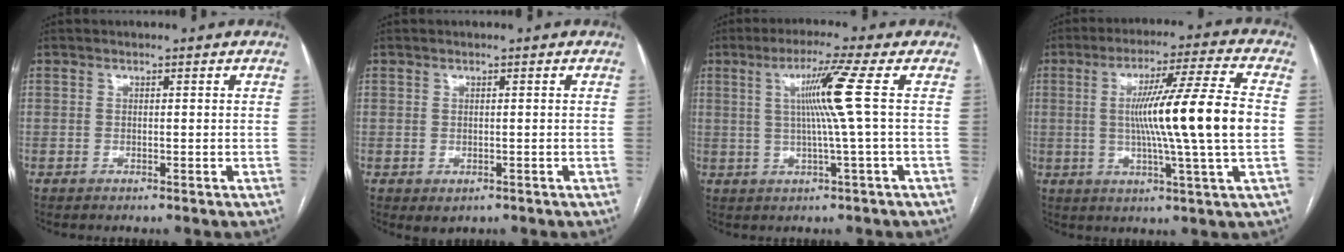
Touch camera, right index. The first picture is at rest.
{"total": 1.3, "force": [-0.4, 1.0, 0.8], "torque": [-0.010, -0.001, 0.003]}
{"total": 7.6, "force": [1.3, -2.3, 7.1], "torque": [-0.129, 0.004, 0.030]}
{"total": 15.7, "force": [0.2, -1.4, 15.6], "torque": [-0.261, 0.001, -0.001]}